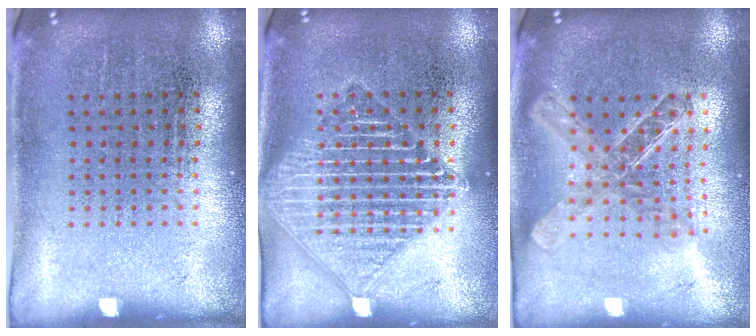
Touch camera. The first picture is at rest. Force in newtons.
{"total": 2.6, "press": 2.6, "slide": 0.3}
{"total": 1.9, "press": 1.7, "slide": 1.0}